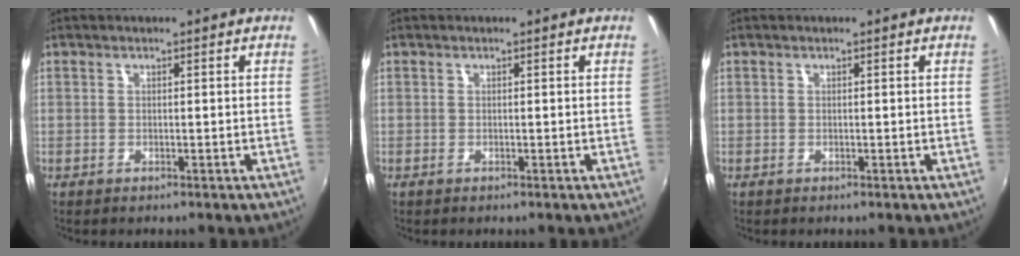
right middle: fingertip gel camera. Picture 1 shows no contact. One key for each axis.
{"total": 0.0}
{"total": 0.0}